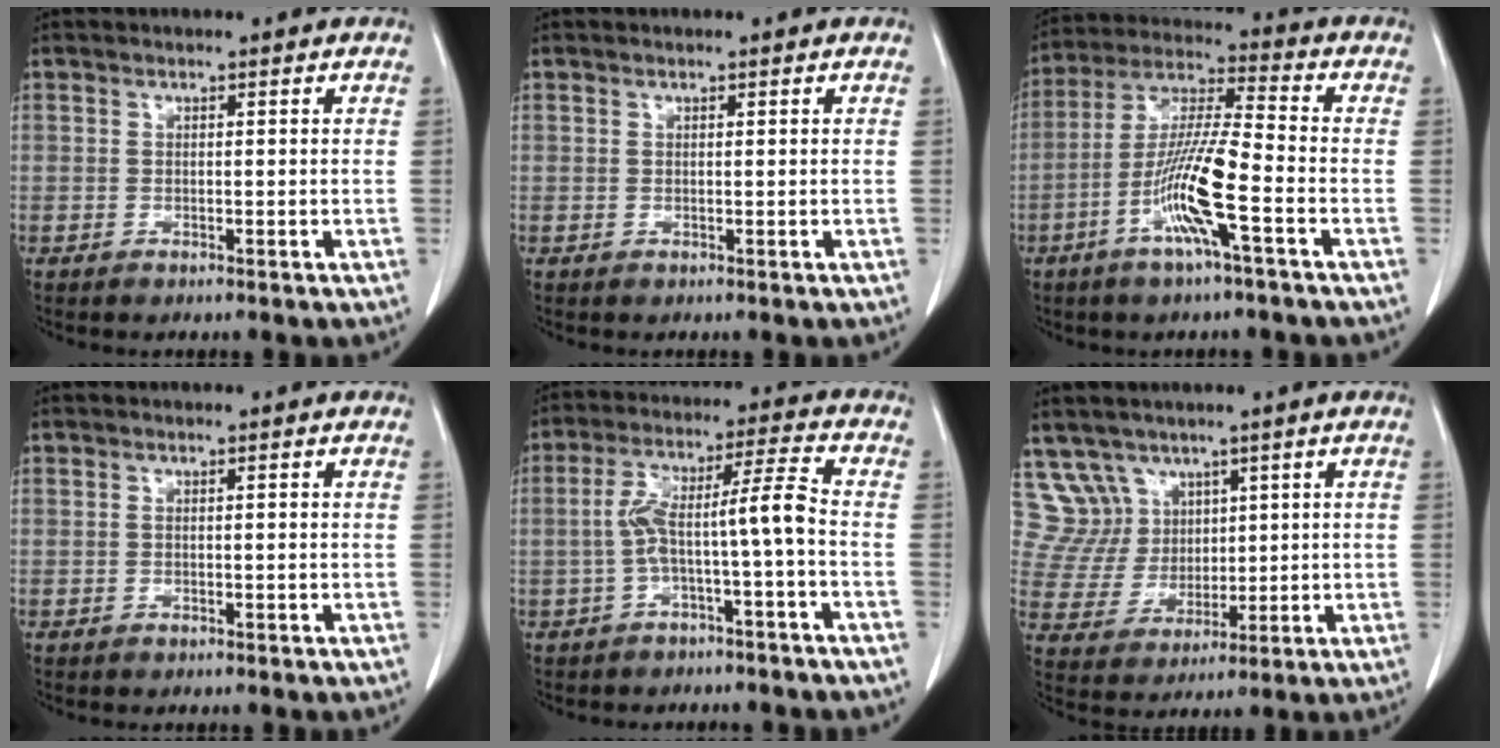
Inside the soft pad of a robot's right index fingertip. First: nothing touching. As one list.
[{"total": 0.0}, {"total": 12.2, "force": [-4.6, 0.3, 11.3], "torque": [-0.228, -0.001, -0.093]}, {"total": 0.5, "force": [0.0, 0.2, 0.5], "torque": [-0.010, 0.000, 0.001]}, {"total": 8.1, "force": [-2.1, 0.0, 7.9], "torque": [-0.146, 0.037, -0.033]}, {"total": 7.8, "force": [5.0, 5.9, -0.4], "torque": [0.005, 0.025, 0.109]}]